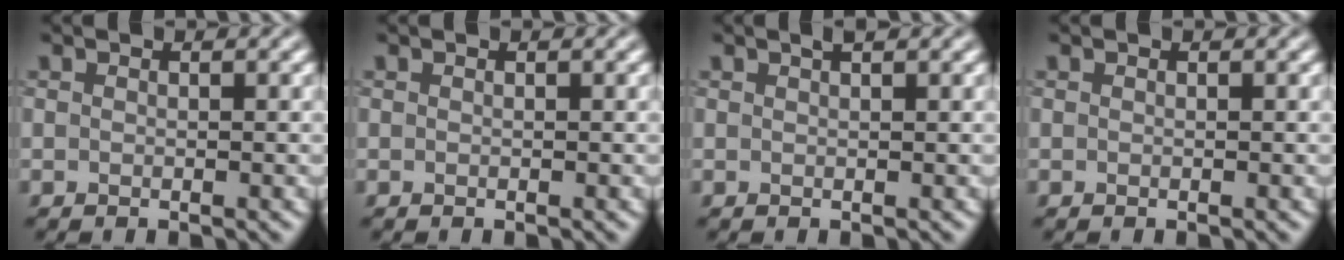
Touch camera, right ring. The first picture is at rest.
{"total": 0.0}
{"total": 0.7, "force": [0.5, 0.1, 0.4], "torque": [-0.010, 0.006, 0.010]}
{"total": 0.0}